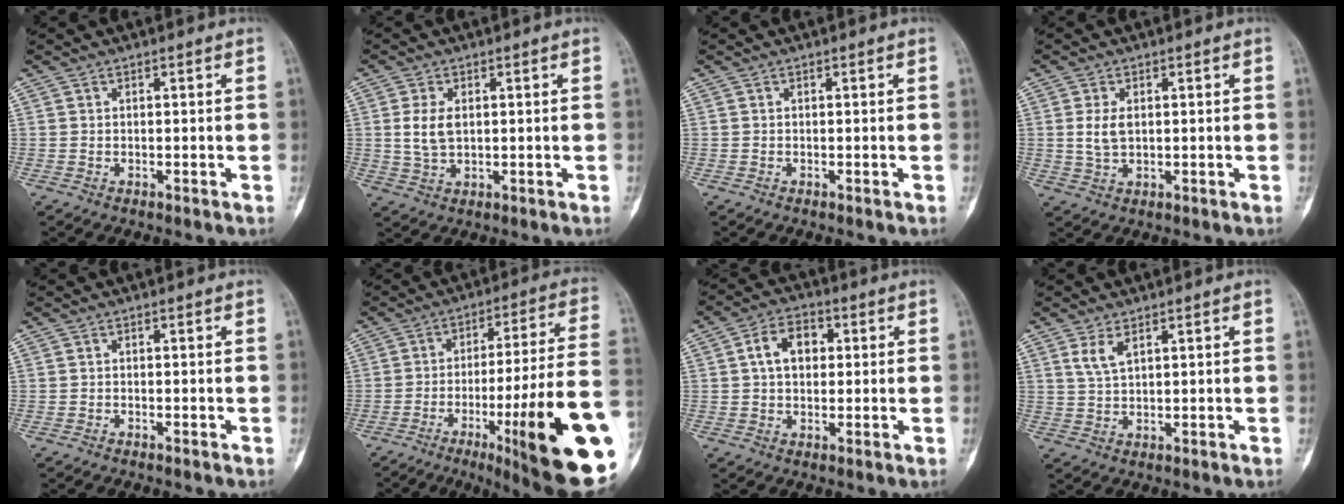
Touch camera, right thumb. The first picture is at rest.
{"total": 5.3, "force": [0.8, 3.2, 4.2], "torque": [-0.082, -0.003, 0.020]}
{"total": 0.0}
{"total": 4.0, "force": [0.6, 2.3, 3.2], "torque": [-0.064, -0.003, 0.016]}
{"total": 0.0}
{"total": 26.2, "force": [-9.1, 2.9, 24.4], "torque": [-0.301, 0.019, -0.130]}
{"total": 7.3, "force": [1.3, 5.1, 5.1], "torque": [-0.069, 0.015, 0.017]}
{"total": 3.4, "force": [1.9, 1.4, 2.5], "torque": [-0.052, -0.007, 0.045]}